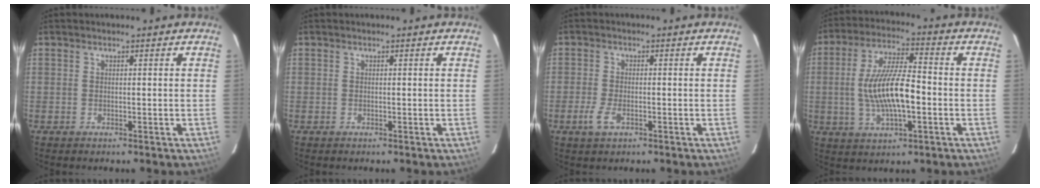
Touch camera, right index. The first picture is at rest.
{"total": 0.0}
{"total": 4.0, "force": [-1.9, 1.7, 3.1], "torque": [-0.075, -0.005, -0.036]}
{"total": 12.9, "force": [-1.9, 4.0, 12.1], "torque": [-0.237, 0.002, -0.030]}